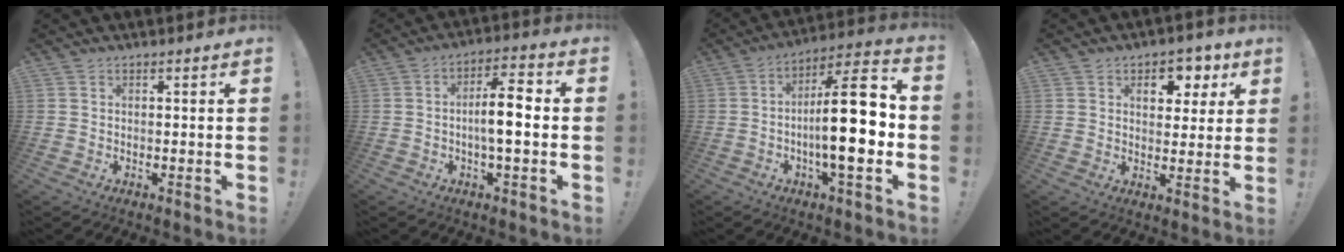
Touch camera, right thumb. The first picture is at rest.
{"total": 9.7, "force": [-1.0, 2.7, 9.3], "torque": [-0.156, 0.009, -0.024]}
{"total": 19.9, "force": [-2.7, 5.1, 19.0], "torque": [-0.313, 0.013, -0.051]}
{"total": 8.1, "force": [3.7, 5.6, 4.5], "torque": [-0.044, -0.018, 0.063]}